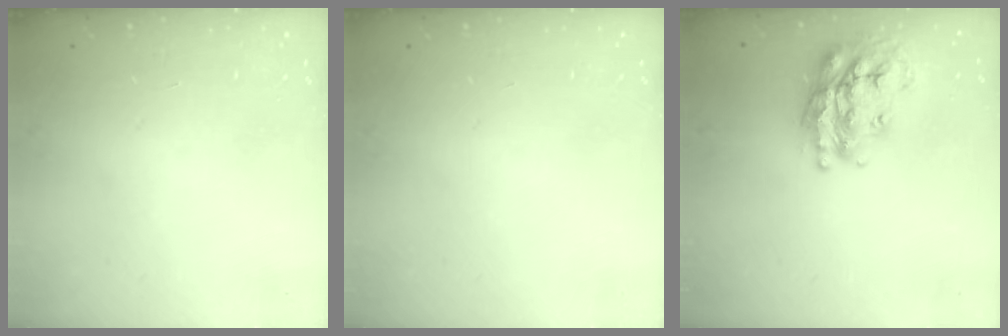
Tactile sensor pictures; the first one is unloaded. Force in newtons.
{"total": 0.0}
{"total": 20.8, "press": 20.8, "slide": 1.4}